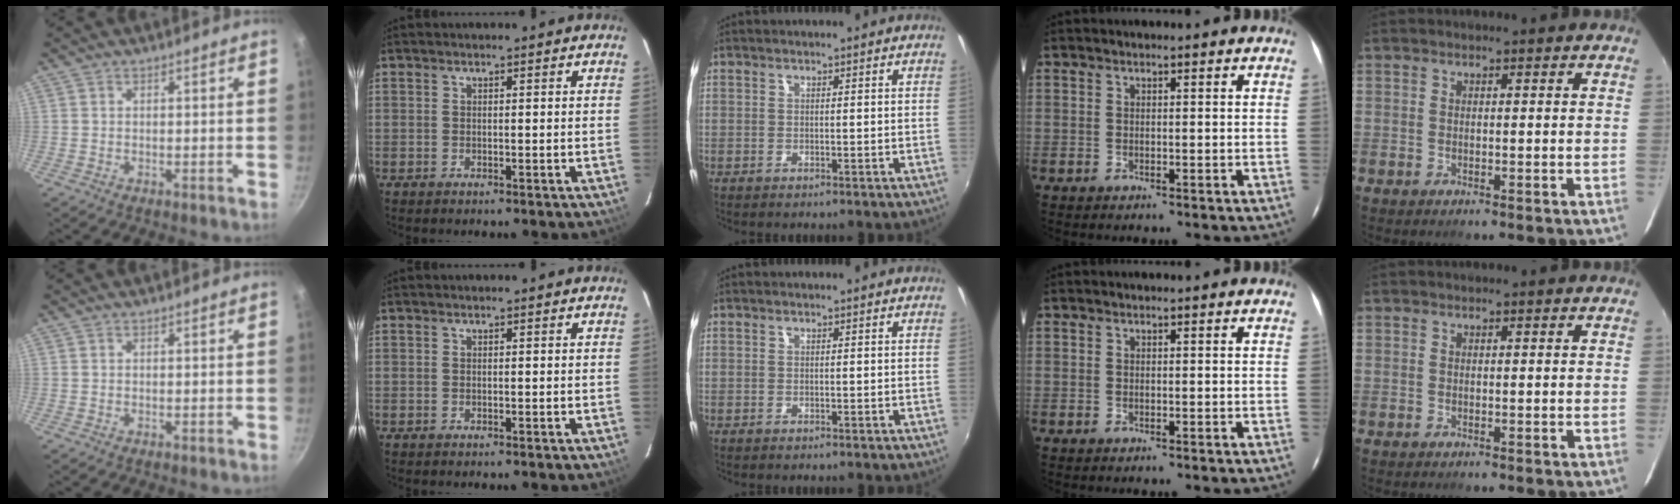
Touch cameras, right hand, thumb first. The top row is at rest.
{}